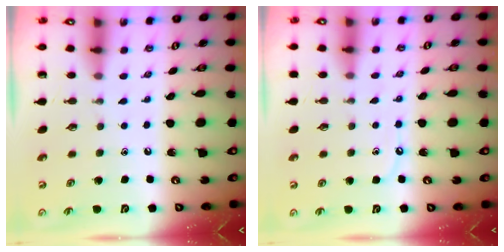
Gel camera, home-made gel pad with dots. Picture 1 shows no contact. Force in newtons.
{"total": 7.0, "press": 7.0, "slide": 0.7}